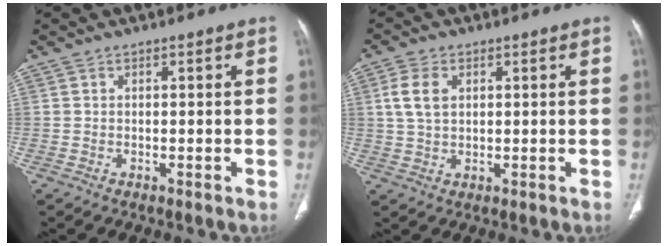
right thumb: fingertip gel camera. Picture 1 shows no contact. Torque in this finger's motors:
{"motor_torque": [0.02, 0.02, 0.17, -0.14, 0.04]}